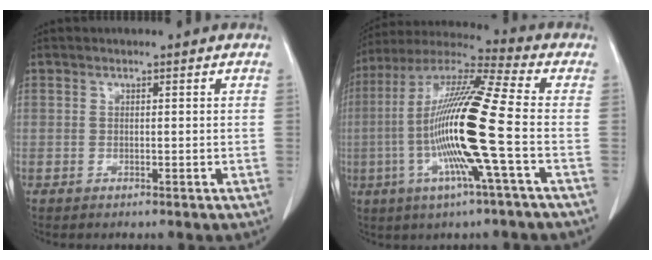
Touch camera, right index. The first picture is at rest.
{"total": 17.5, "force": [-3.3, -0.6, 17.2], "torque": [-0.341, -0.006, -0.077]}